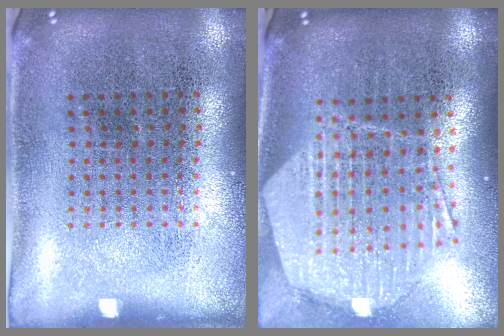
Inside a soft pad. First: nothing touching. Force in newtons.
{"total": 2.2, "press": 1.9, "slide": 1.1}